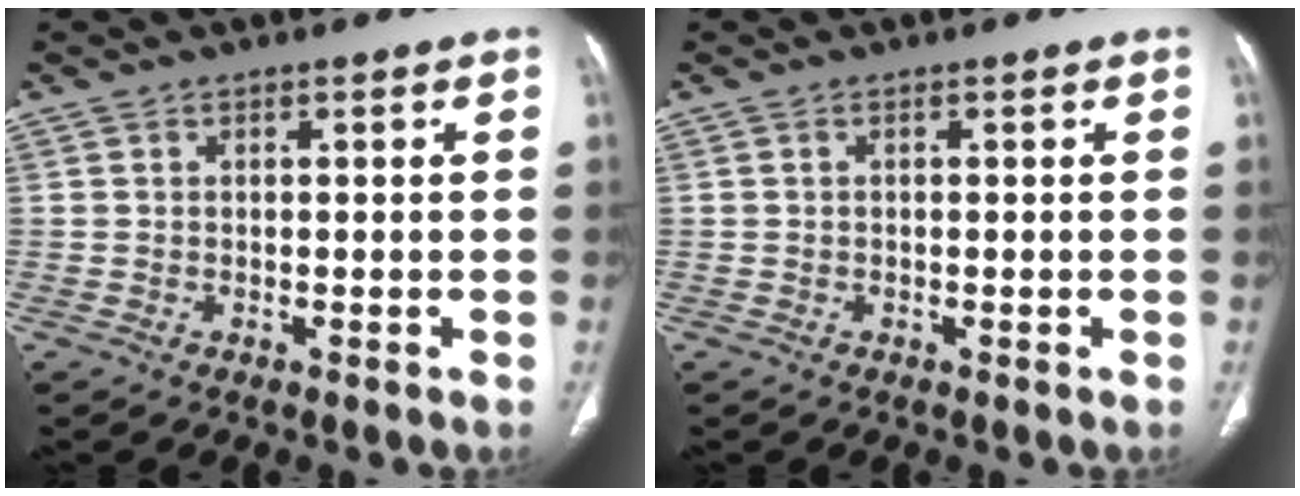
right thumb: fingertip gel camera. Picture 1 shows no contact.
{"total": 0.0}